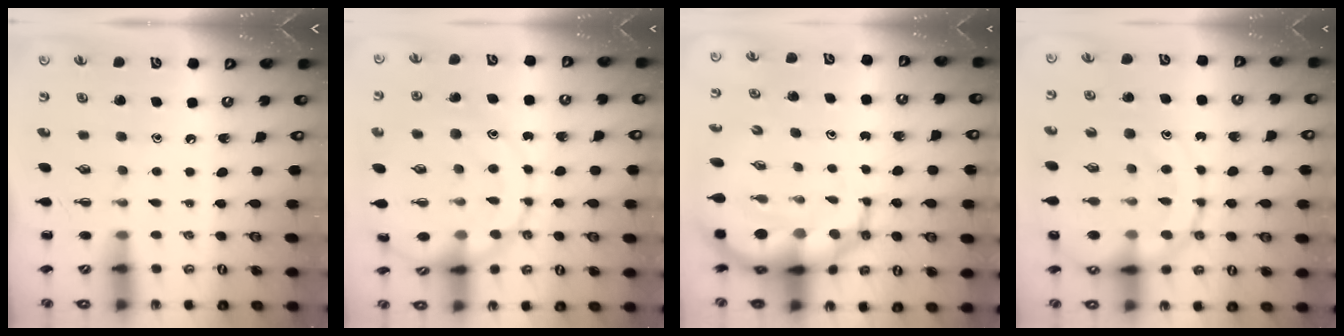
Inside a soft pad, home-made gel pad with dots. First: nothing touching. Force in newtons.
{"total": 13.2, "press": 13.2, "slide": 0.8}
{"total": 13.3, "press": 12.9, "slide": 3.2}
{"total": 18.9, "press": 18.6, "slide": 3.6}